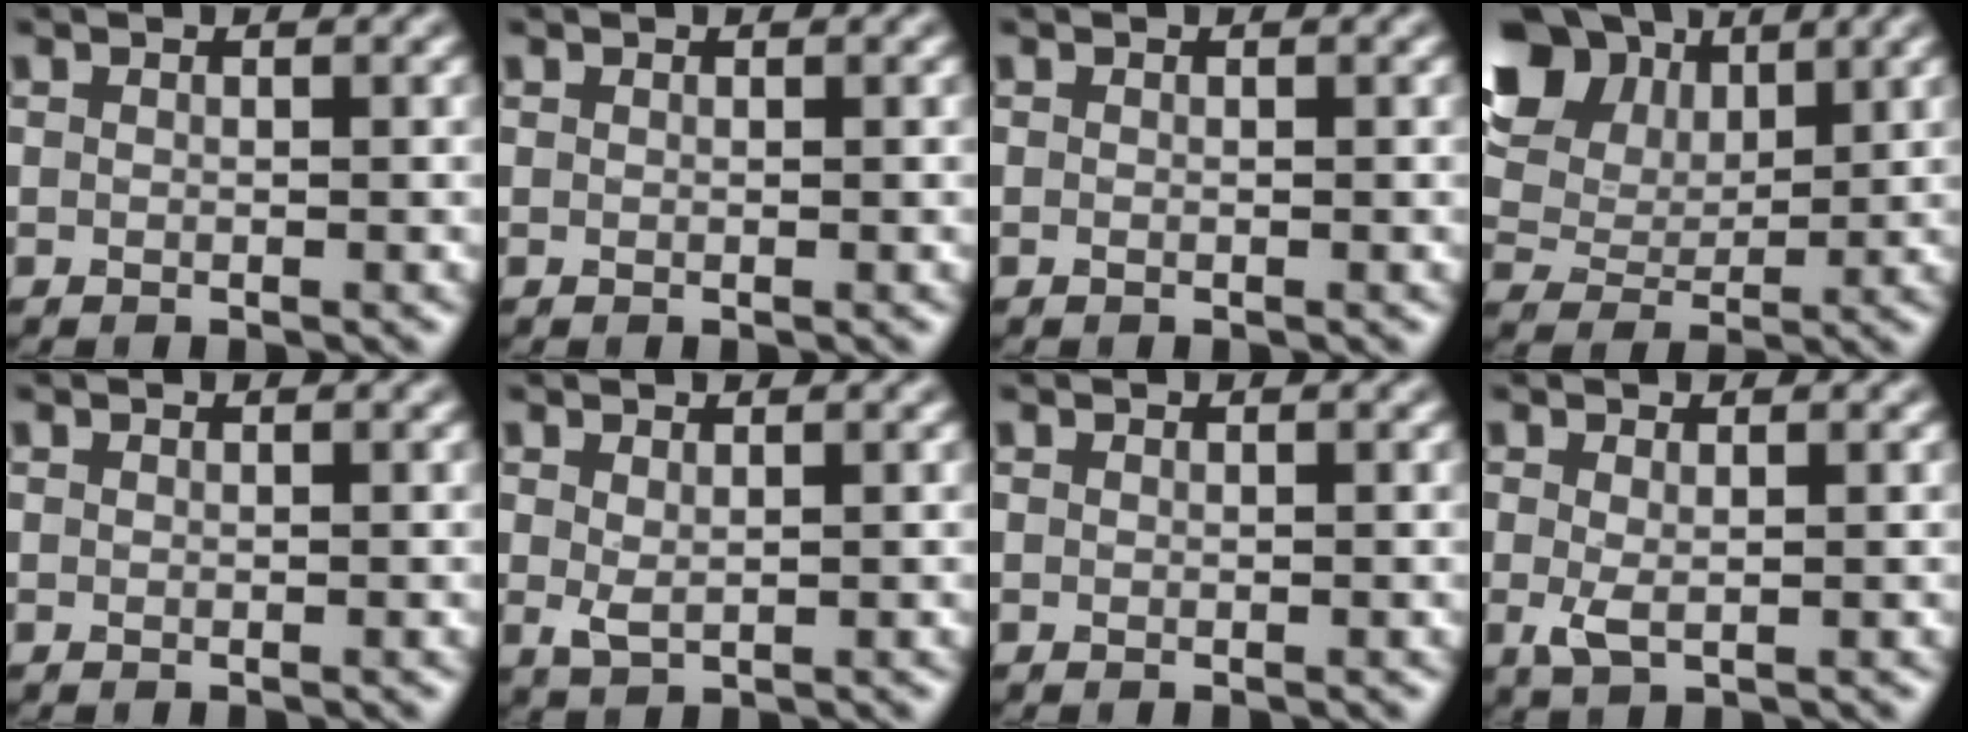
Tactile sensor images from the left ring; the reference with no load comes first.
{"total": 0.0}
{"total": 0.0}
{"total": 10.0, "force": [5.1, 6.6, 5.6], "torque": [-0.129, 0.025, 0.080]}
{"total": 0.0}
{"total": 1.1, "force": [0.4, 0.4, 0.9], "torque": [-0.025, -0.003, 0.014]}
{"total": 0.0}
{"total": 1.4, "force": [0.0, 0.4, 1.4], "torque": [-0.033, -0.001, 0.002]}